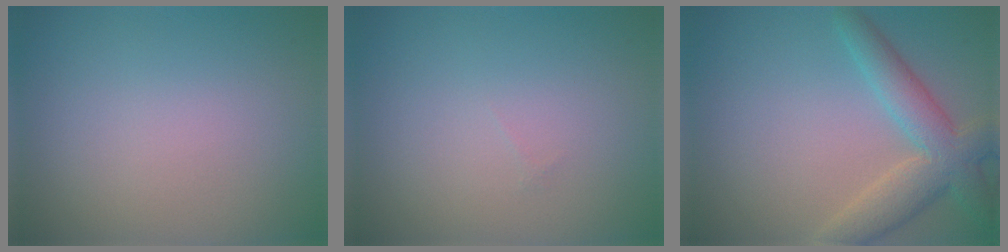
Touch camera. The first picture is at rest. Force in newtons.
{"total": 0.0}
{"total": 4.9, "press": 4.9, "slide": 0.5}